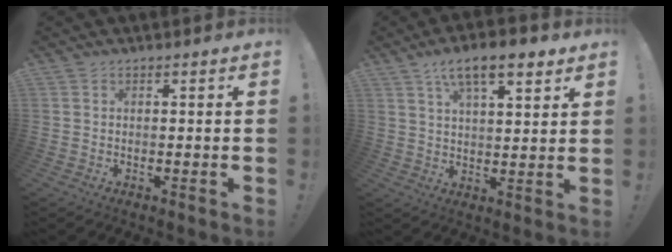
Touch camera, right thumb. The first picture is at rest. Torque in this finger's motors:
{"motor_torque": [-1.05, 1.63, 0.97, 0.57, 0.12]}